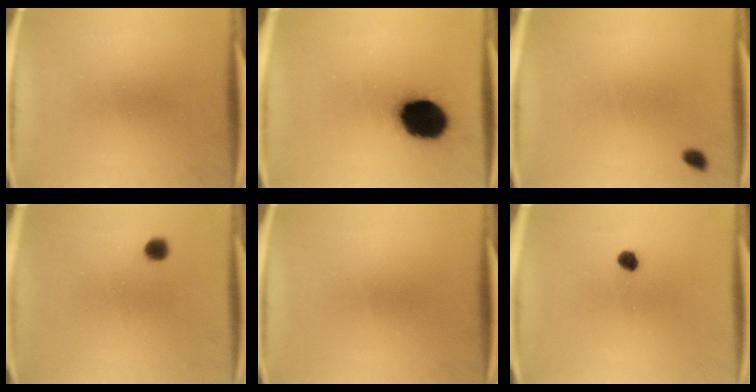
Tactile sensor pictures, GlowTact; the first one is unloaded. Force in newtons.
{"total": 18.1}
{"total": 1.3}
{"total": 2.2}
{"total": 0.0}
{"total": 2.2}